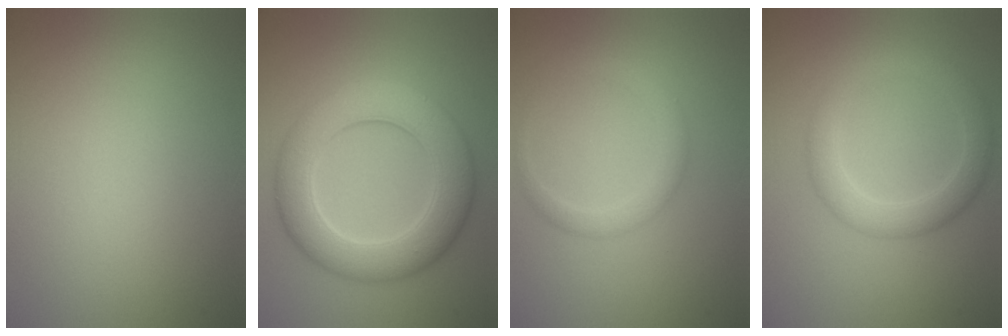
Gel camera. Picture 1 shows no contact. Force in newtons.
{"total": 8.0, "press": 8.0, "slide": 0.3}
{"total": 2.1, "press": 2.1, "slide": 0.0}
{"total": 3.5, "press": 3.5, "slide": 0.2}